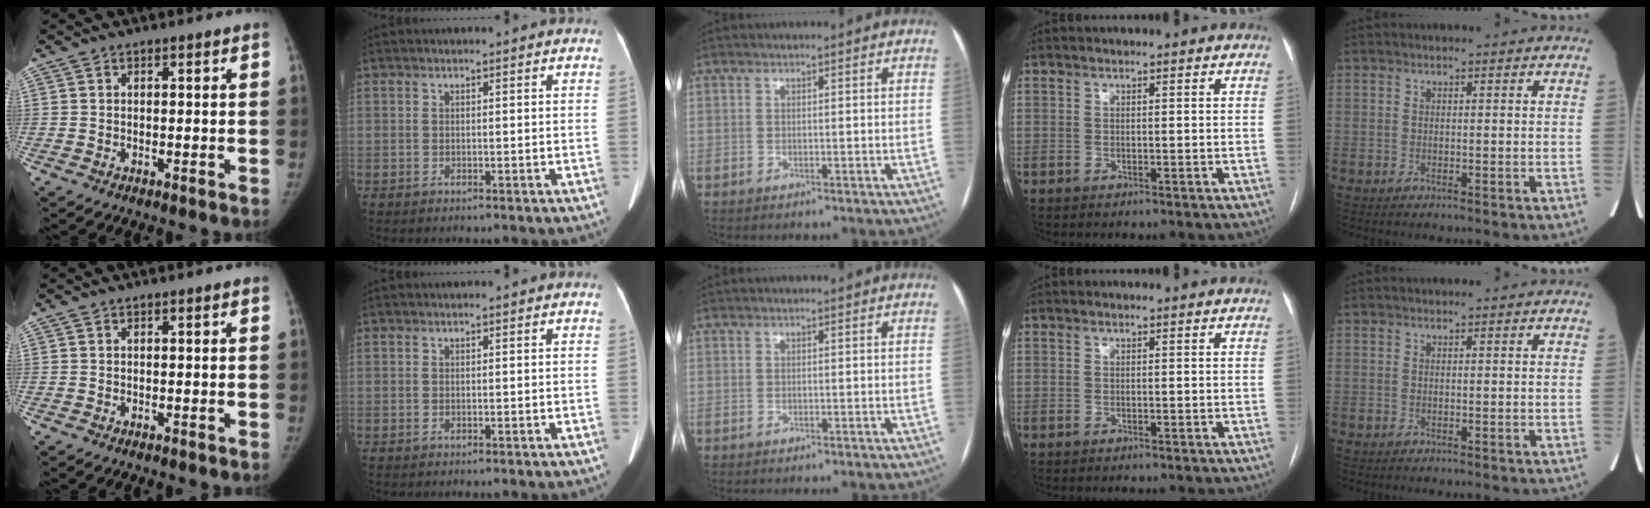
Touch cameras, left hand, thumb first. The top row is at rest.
{}